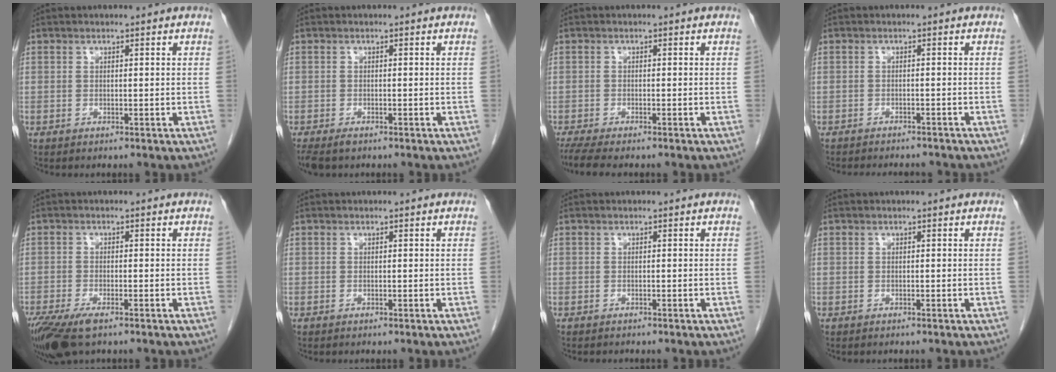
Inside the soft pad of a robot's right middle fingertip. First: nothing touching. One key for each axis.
{"total": 3.0, "fx": -2.3, "fy": 1.2, "fz": 1.6, "tx": -0.035, "ty": -0.010, "tz": -0.037}
{"total": 5.8, "fx": -4.8, "fy": 0.8, "fz": 3.2, "tx": -0.055, "ty": -0.016, "tz": -0.077}
{"total": 6.9, "fx": -6.3, "fy": 1.7, "fz": 2.1, "tx": -0.026, "ty": -0.003, "tz": -0.078}
{"total": 7.8, "fx": -5.1, "fy": 2.4, "fz": 5.3, "tx": -0.098, "ty": -0.019, "tz": -0.089}
{"total": 0.0}
{"total": 0.9, "fx": -0.8, "fy": 0.2, "fz": 0.2, "tx": -0.010, "ty": -0.003, "tz": -0.011}
{"total": 0.0}